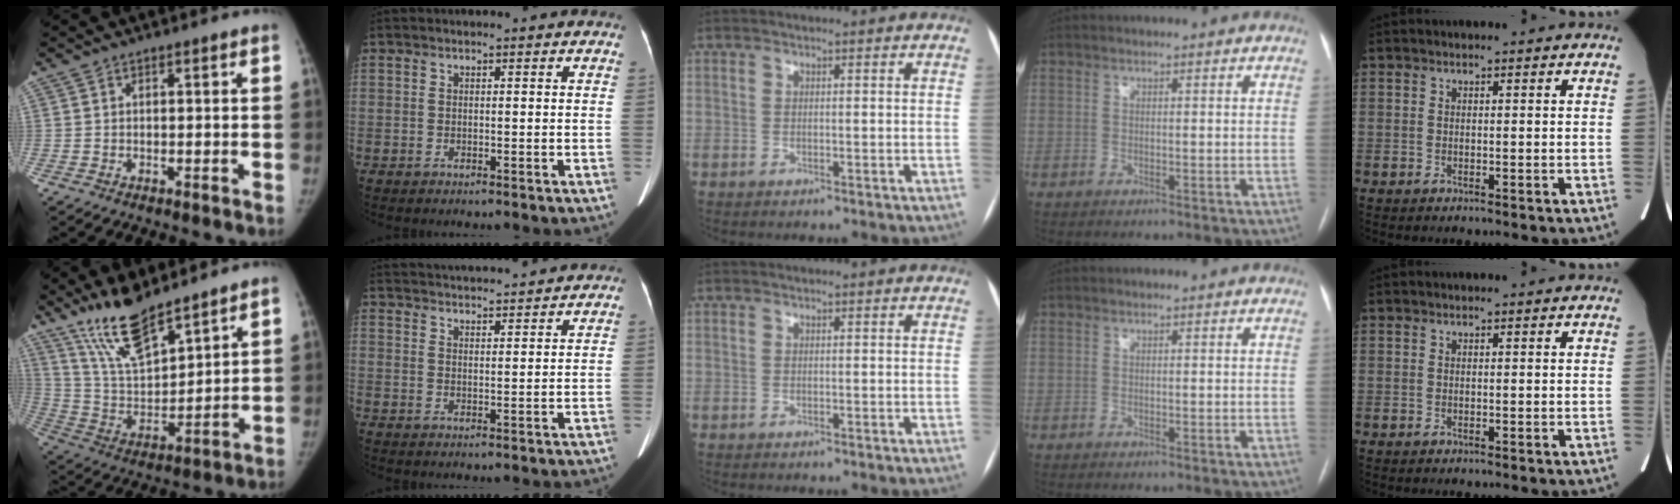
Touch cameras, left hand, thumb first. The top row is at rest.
{"thumb": {"total": 14.4, "force": [11.3, 4.1, 7.9], "torque": [-0.120, -0.066, 0.223]}, "index": {"total": 15.1, "force": [14.4, 1.1, 4.5], "torque": [-0.079, 0.024, 0.208]}}